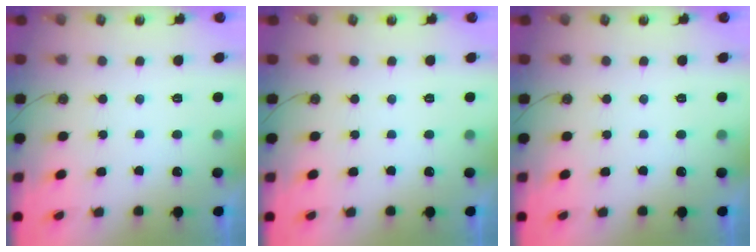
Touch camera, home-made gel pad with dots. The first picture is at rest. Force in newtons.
{"total": 0.0}
{"total": 0.0}